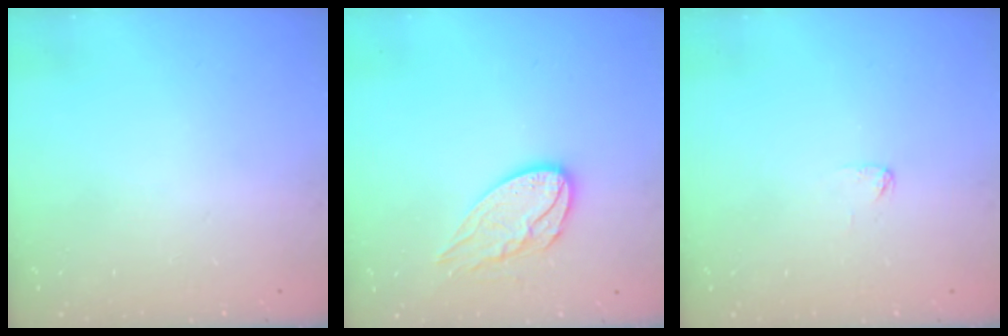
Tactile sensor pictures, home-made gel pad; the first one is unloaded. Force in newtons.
{"total": 10.9, "press": 10.9, "slide": 0.6}
{"total": 2.9, "press": 2.9, "slide": 0.1}